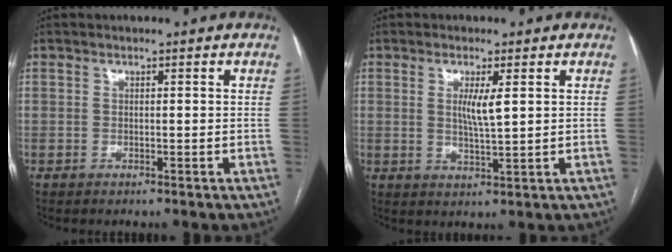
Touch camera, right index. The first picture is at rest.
{"total": 3.9, "force": [1.0, 0.2, 3.8], "torque": [-0.073, -0.006, 0.019]}